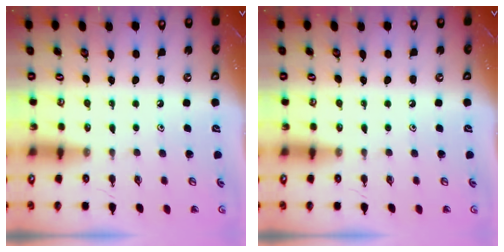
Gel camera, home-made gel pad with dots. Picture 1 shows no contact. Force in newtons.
{"total": 0.0}